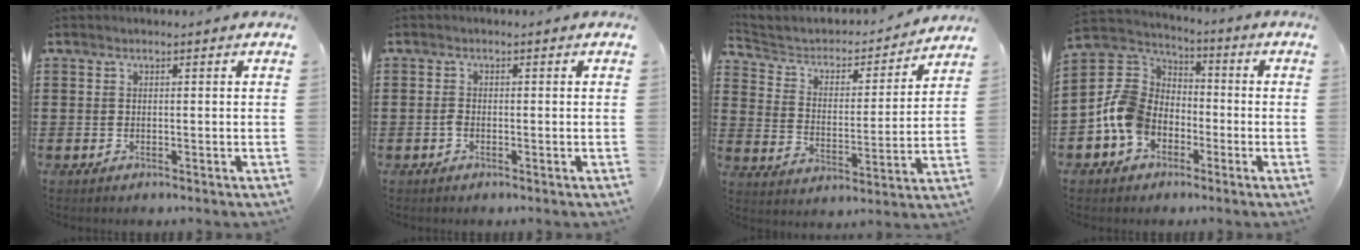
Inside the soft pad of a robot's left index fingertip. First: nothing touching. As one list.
[{"total": 1.1, "force": [-0.5, 0.5, 0.9], "torque": [-0.020, -0.001, -0.010]}, {"total": 3.8, "force": [3.2, 1.8, 1.0], "torque": [-0.043, -0.026, 0.046]}, {"total": 10.0, "force": [-3.3, 8.0, 5.0], "torque": [-0.153, 0.013, -0.071]}]